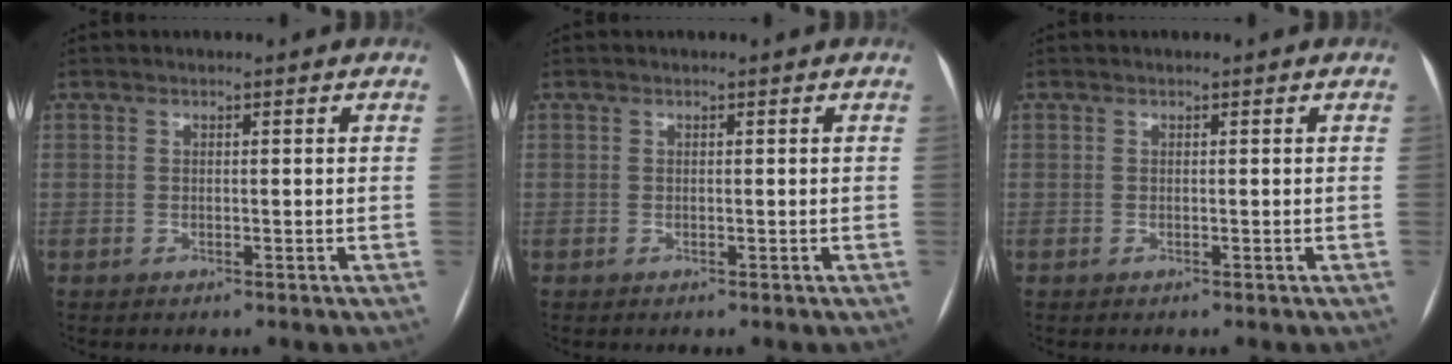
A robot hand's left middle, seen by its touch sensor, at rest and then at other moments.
{"total": 0.0}
{"total": 0.0}